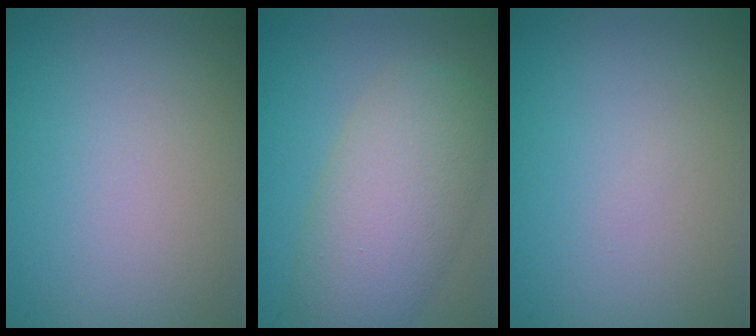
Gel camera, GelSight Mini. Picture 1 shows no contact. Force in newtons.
{"total": 7.3, "press": 7.3, "slide": 0.4}
{"total": 0.0}